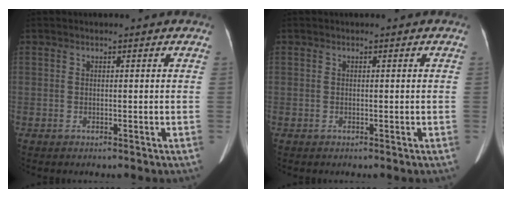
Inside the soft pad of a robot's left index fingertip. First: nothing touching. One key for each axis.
{"total": 0.0}